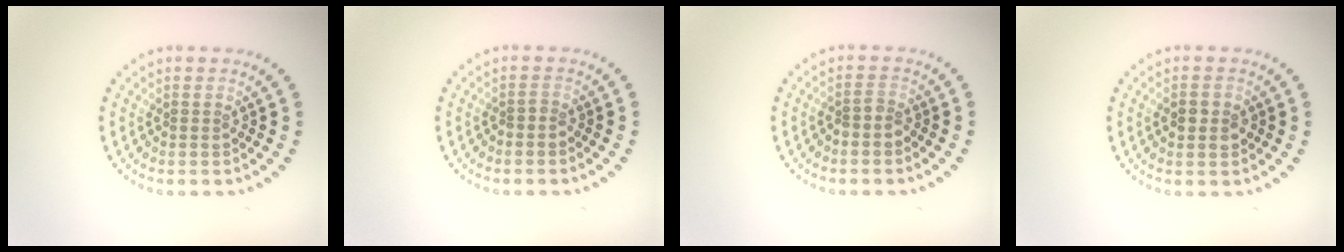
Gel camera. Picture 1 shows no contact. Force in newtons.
{"total": 0.7, "press": 0.3, "slide": 0.6}
{"total": 1.5, "press": 1.0, "slide": 1.0}
{"total": 2.4, "press": 2.4, "slide": 0.2}